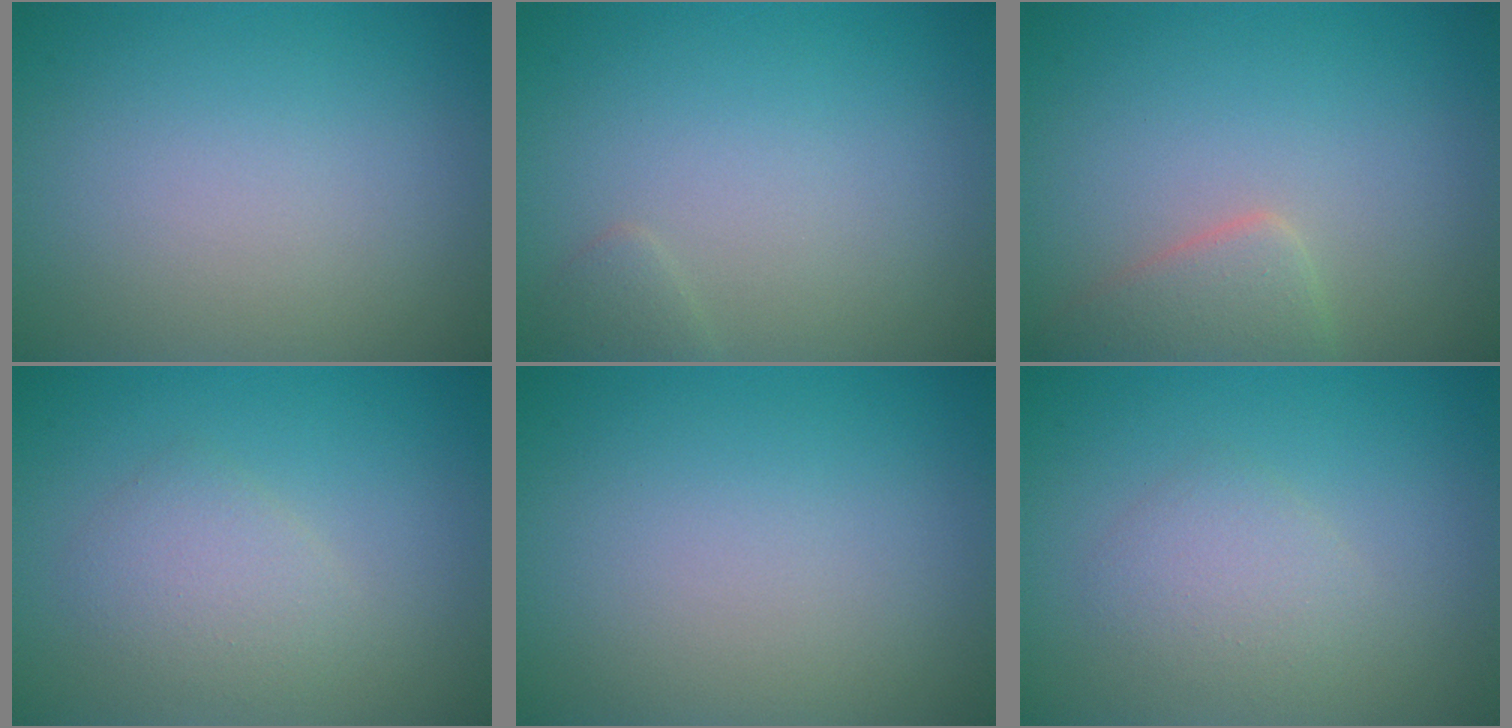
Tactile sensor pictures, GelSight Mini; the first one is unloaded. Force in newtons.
{"total": 0.8, "press": 0.8, "slide": 0.0}
{"total": 2.7, "press": 2.7, "slide": 0.1}
{"total": 2.3, "press": 2.3, "slide": 0.0}
{"total": 0.0}
{"total": 2.1, "press": 2.1, "slide": 0.0}